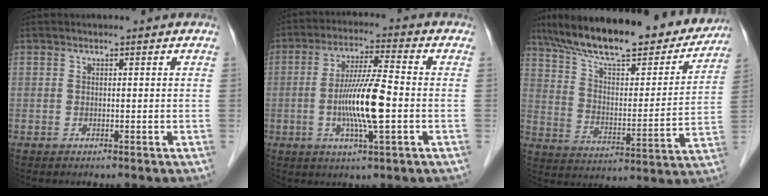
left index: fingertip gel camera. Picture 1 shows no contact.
{"total": 10.2, "force": [-1.8, 0.6, 10.0], "torque": [-0.195, -0.008, -0.039]}
{"total": 25.6, "force": [21.4, 6.2, 12.7], "torque": [-0.205, 0.004, 0.308]}